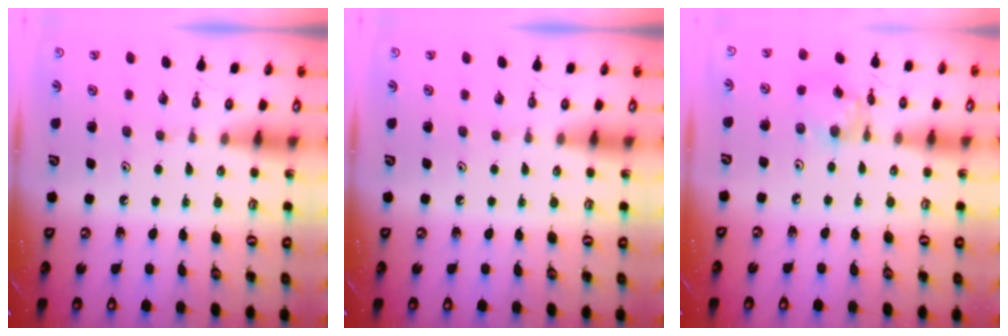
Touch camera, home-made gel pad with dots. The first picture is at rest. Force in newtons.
{"total": 0.0}
{"total": 10.0, "press": 10.0, "slide": 0.8}